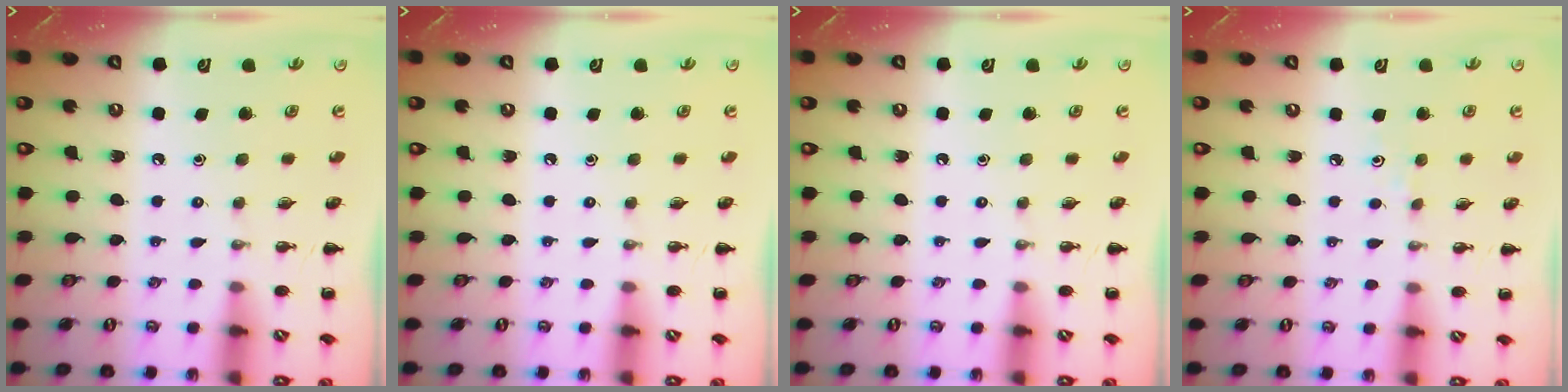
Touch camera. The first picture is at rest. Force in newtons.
{"total": 0.0}
{"total": 0.0}
{"total": 2.9, "press": 2.7, "slide": 0.9}